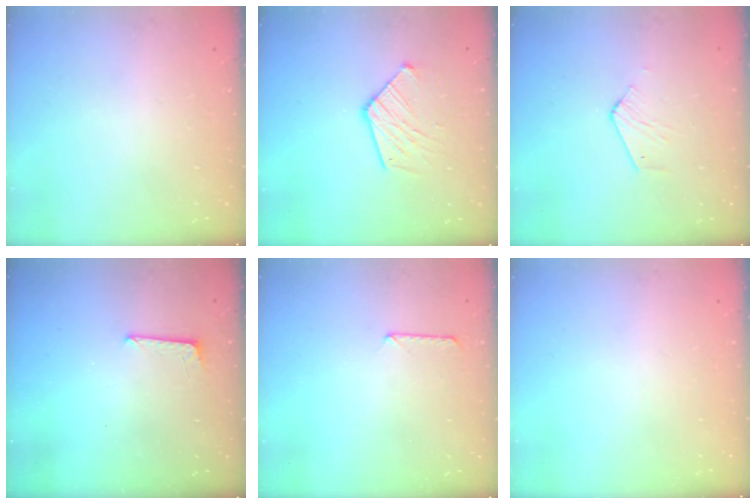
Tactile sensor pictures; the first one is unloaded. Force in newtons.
{"total": 11.1, "press": 11.0, "slide": 0.9}
{"total": 2.6, "press": 2.6, "slide": 0.1}
{"total": 5.1, "press": 5.0, "slide": 0.4}
{"total": 6.8, "press": 6.8, "slide": 0.8}
{"total": 0.0}